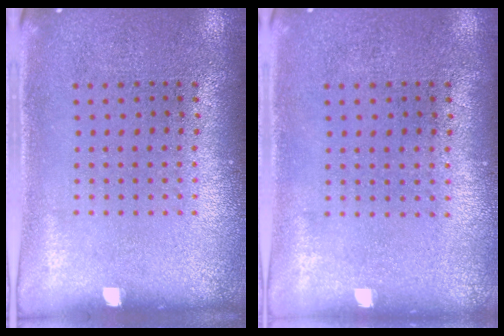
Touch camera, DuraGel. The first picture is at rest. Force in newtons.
{"total": 0.0}